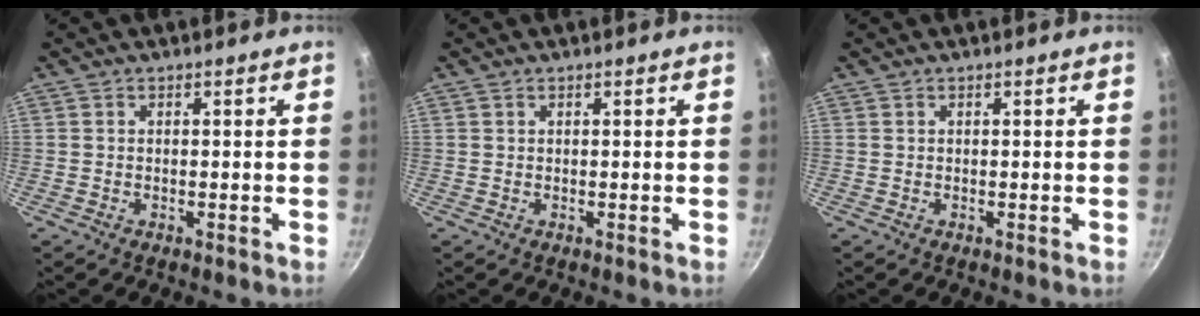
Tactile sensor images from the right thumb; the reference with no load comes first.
{"total": 0.0}
{"total": 0.0}